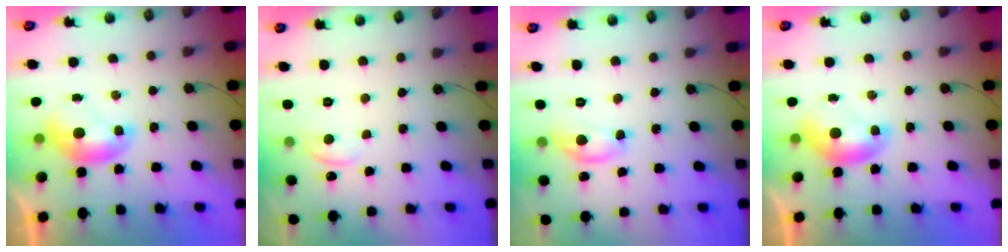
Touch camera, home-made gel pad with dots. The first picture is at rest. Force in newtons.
{"total": 0.5, "press": 0.0, "slide": 0.5}
{"total": 6.1, "press": 6.1, "slide": 0.5}
{"total": 0.0}